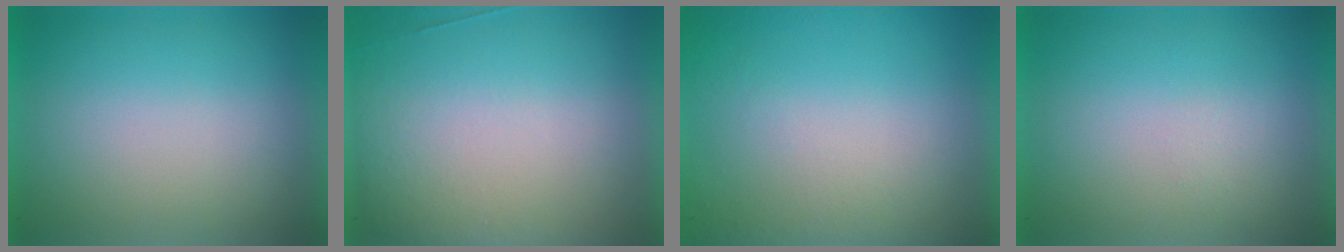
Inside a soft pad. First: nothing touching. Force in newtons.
{"total": 1.7}
{"total": 5.0}
{"total": 1.3}